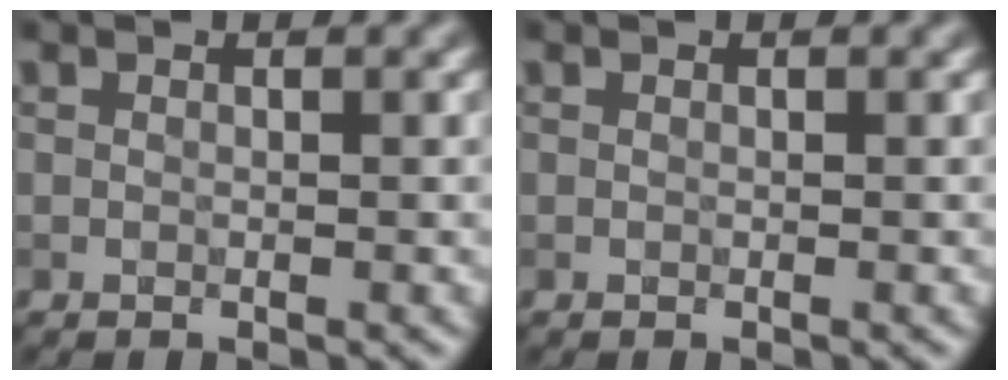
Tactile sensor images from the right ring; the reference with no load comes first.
{"total": 0.0}